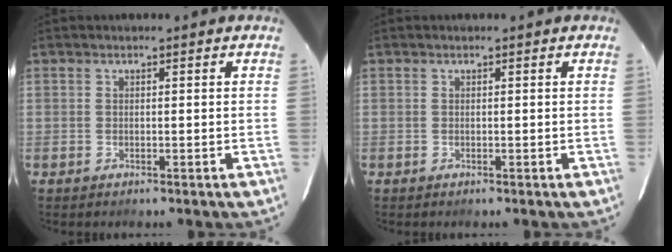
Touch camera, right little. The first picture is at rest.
{"total": 0.0}